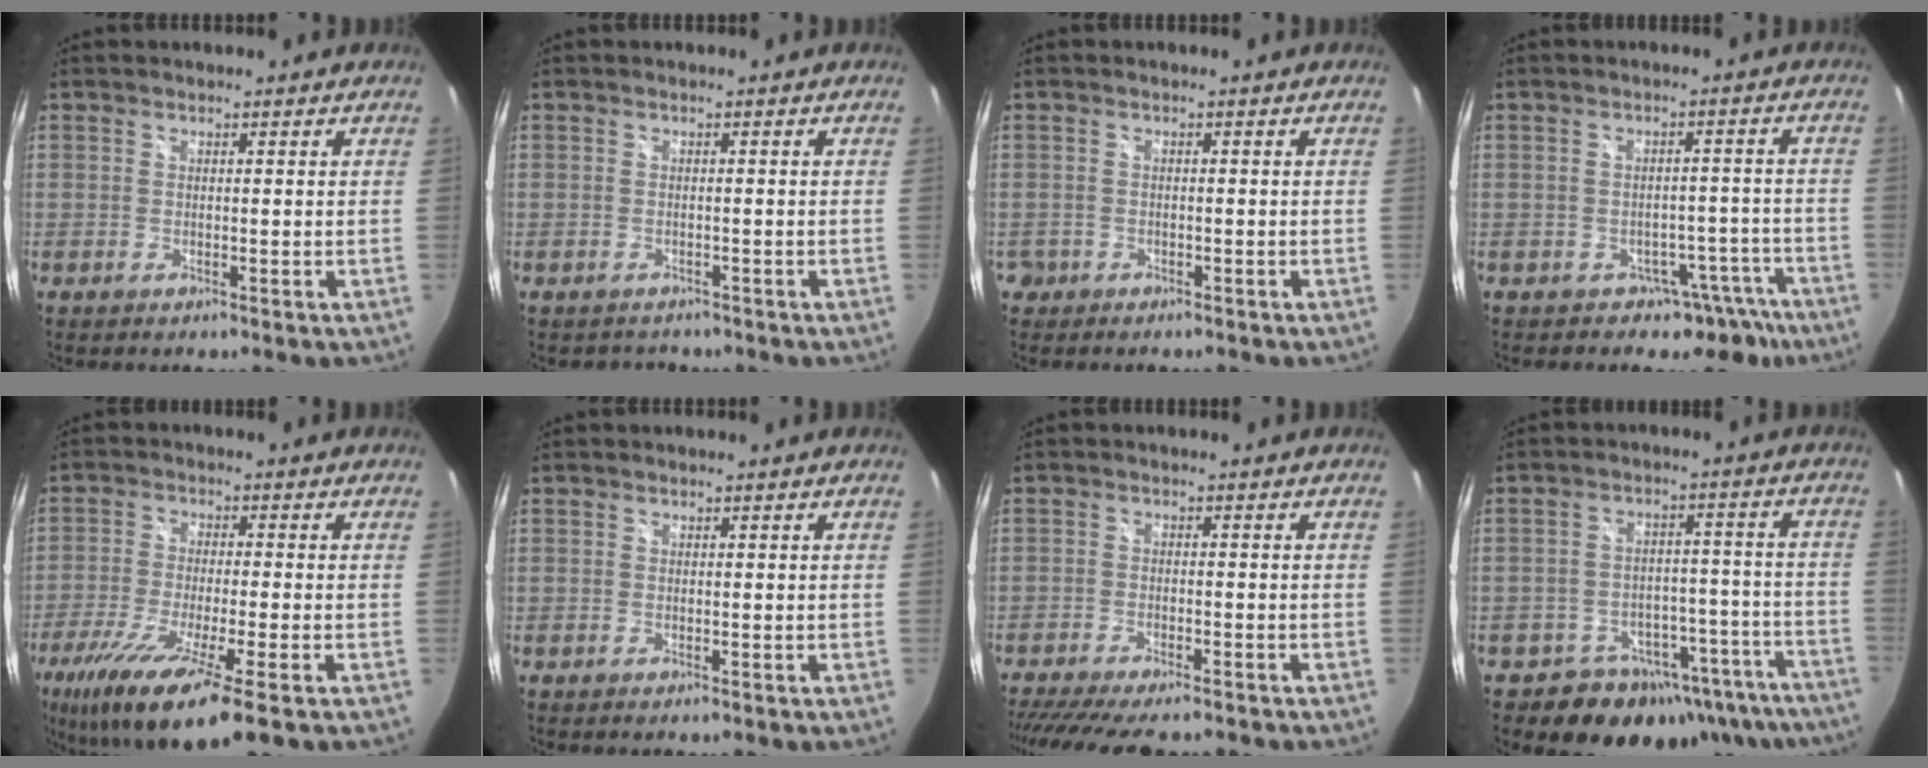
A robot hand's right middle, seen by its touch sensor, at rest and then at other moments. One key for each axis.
{"total": 2.1, "fx": -1.6, "fy": 1.3, "fz": 0.1, "tx": -0.009, "ty": -0.003, "tz": -0.021}
{"total": 2.6, "fx": -1.4, "fy": 2.1, "fz": 0.4, "tx": -0.019, "ty": -0.001, "tz": -0.023}
{"total": 6.8, "fx": -4.9, "fy": 4.6, "fz": 1.3, "tx": -0.006, "ty": 0.043, "tz": -0.046}
{"total": 15.5, "fx": -8.8, "fy": 2.2, "fz": 12.5, "tx": -0.248, "ty": -0.062, "tz": -0.157}
{"total": 0.0}
{"total": 12.2, "fx": -10.5, "fy": 2.2, "fz": 5.8, "tx": -0.130, "ty": -0.031, "tz": -0.166}
{"total": 17.0, "fx": -12.6, "fy": 10.2, "fz": 5.1, "tx": -0.086, "ty": 0.041, "tz": -0.142}